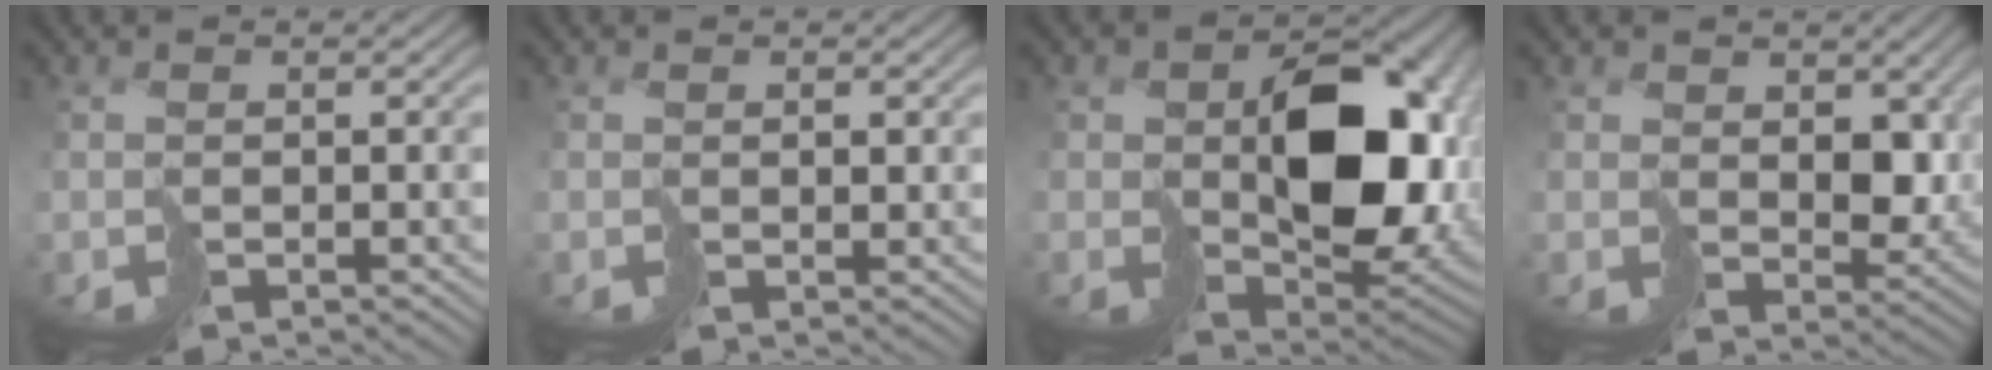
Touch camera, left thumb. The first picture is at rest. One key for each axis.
{"total": 0.9, "fx": 0.8, "fy": 0.4, "fz": 0.1, "tx": 0.007, "ty": 0.003, "tz": 0.021}
{"total": 14.6, "fx": 1.6, "fy": 10.1, "fz": 10.4, "tx": -0.142, "ty": -0.029, "tz": 0.057}
{"total": 6.4, "fx": 1.5, "fy": 4.5, "fz": 4.2, "tx": -0.091, "ty": -0.010, "tz": 0.031}